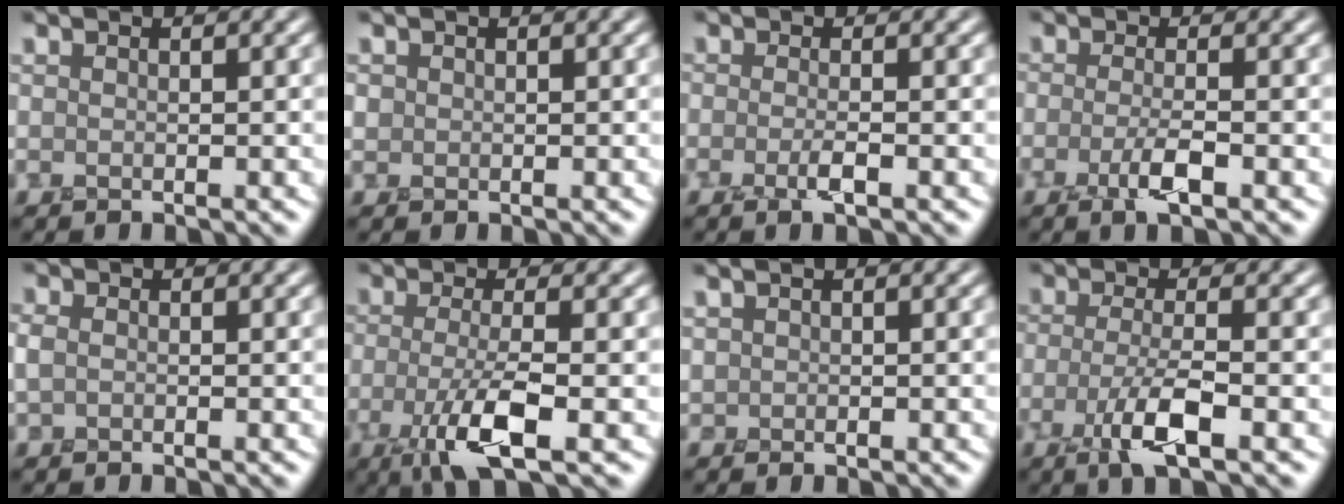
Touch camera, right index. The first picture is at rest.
{"total": 0.6, "force": [0.1, 0.6, -0.2], "torque": [0.000, 0.002, 0.003]}
{"total": 1.4, "force": [-0.7, 0.2, 1.3], "torque": [-0.031, -0.002, -0.017]}
{"total": 2.2, "force": [-1.0, 0.4, 1.8], "torque": [-0.043, 0.000, -0.024]}
{"total": 0.6, "force": [0.0, 0.5, 0.0], "torque": [-0.006, 0.006, -0.003]}
{"total": 4.9, "force": [-1.8, 1.2, 4.4], "torque": [-0.094, -0.006, -0.036]}
{"total": 0.6, "force": [0.5, 0.0, -0.3], "torque": [0.000, 0.007, 0.012]}
{"total": 3.8, "force": [-1.7, 0.9, 3.2], "torque": [-0.069, -0.001, -0.036]}